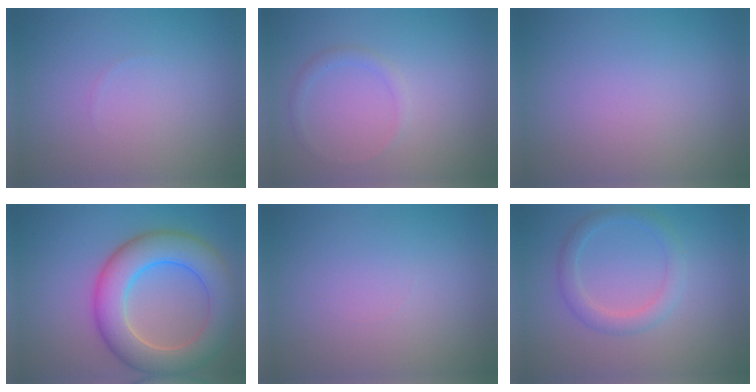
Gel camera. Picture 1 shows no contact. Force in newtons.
{"total": 1.1, "press": 1.1, "slide": 0.1}
{"total": 0.0}
{"total": 8.4, "press": 8.4, "slide": 0.6}
{"total": 0.0}
{"total": 2.4, "press": 2.4, "slide": 0.1}